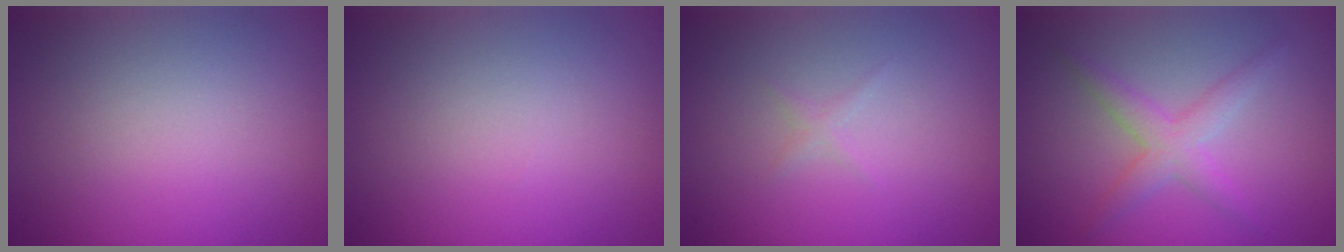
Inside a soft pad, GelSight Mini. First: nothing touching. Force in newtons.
{"total": 0.0}
{"total": 0.5, "press": 0.5, "slide": 0.0}
{"total": 2.6, "press": 2.6, "slide": 0.1}